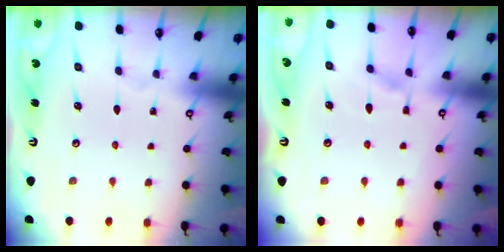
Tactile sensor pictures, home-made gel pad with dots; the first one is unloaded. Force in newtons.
{"total": 5.4, "press": 5.4, "slide": 0.5}